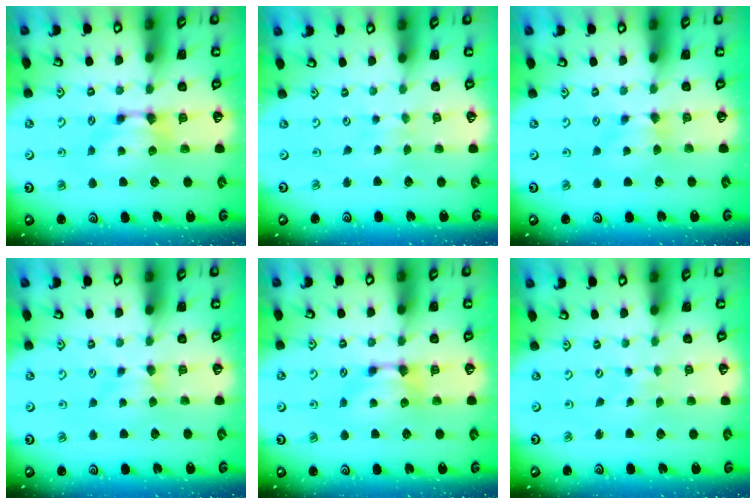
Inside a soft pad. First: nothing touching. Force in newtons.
{"total": 3.5, "press": 3.5, "slide": 0.1}
{"total": 2.0, "press": 1.9, "slide": 0.7}
{"total": 2.5, "press": 2.5, "slide": 0.5}
{"total": 0.0}
{"total": 4.8, "press": 4.8, "slide": 0.2}